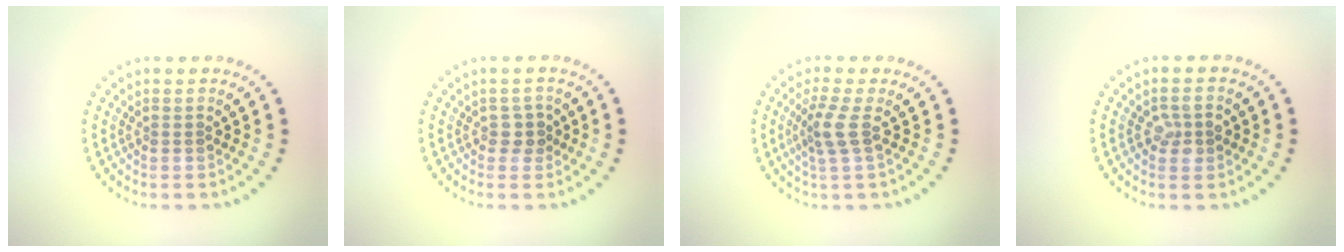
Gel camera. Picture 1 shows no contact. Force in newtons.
{"total": 1.5, "press": 1.2, "slide": 0.8}
{"total": 2.4, "press": 1.8, "slide": 1.6}
{"total": 2.1, "press": 2.1, "slide": 0.2}